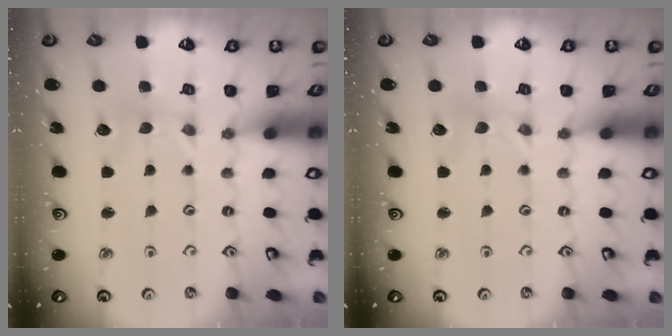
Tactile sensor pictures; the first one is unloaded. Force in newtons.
{"total": 0.0}